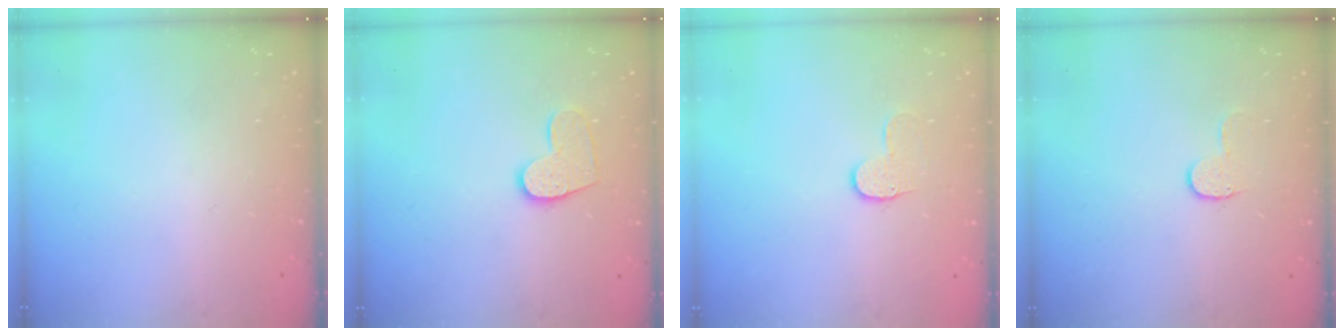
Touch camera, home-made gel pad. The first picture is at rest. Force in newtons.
{"total": 9.9, "press": 9.9, "slide": 0.7}
{"total": 6.6, "press": 6.6, "slide": 0.6}
{"total": 4.6, "press": 4.6, "slide": 0.5}